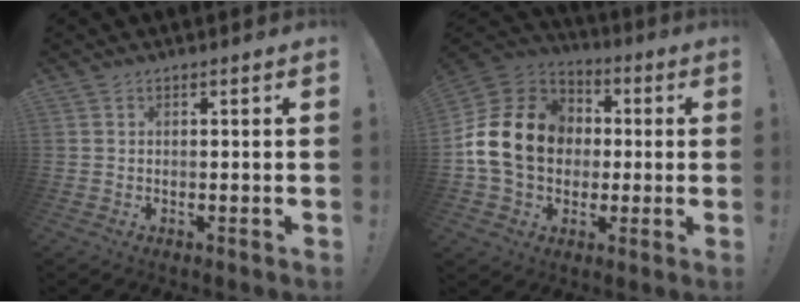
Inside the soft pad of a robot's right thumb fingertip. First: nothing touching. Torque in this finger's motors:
{"motor_torque": [2.39, 2.62, 0.90, -0.60, 0.08]}